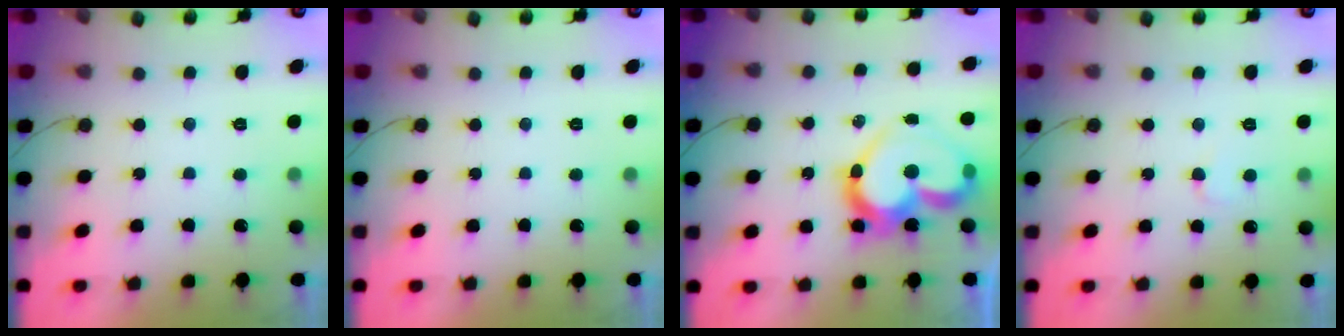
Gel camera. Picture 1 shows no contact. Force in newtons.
{"total": 0.0}
{"total": 16.6, "press": 16.5, "slide": 1.2}
{"total": 3.0, "press": 3.0, "slide": 0.3}